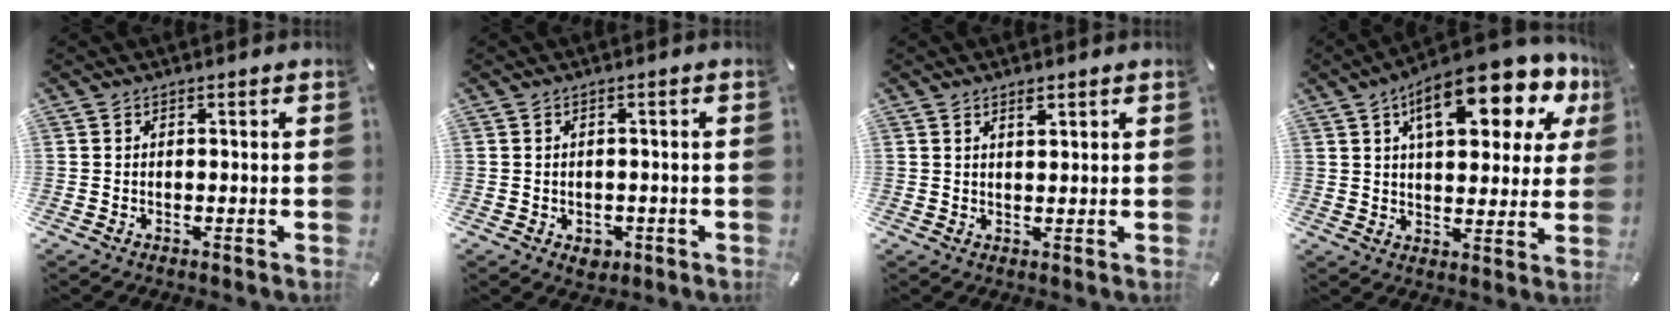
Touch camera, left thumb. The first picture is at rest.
{"total": 2.9, "force": [-1.1, 2.3, 1.3], "torque": [-0.013, 0.001, -0.020]}
{"total": 2.1, "force": [1.4, 0.8, 1.4], "torque": [-0.021, -0.003, 0.022]}
{"total": 18.2, "force": [9.4, 8.1, 13.3], "torque": [-0.192, -0.038, 0.150]}